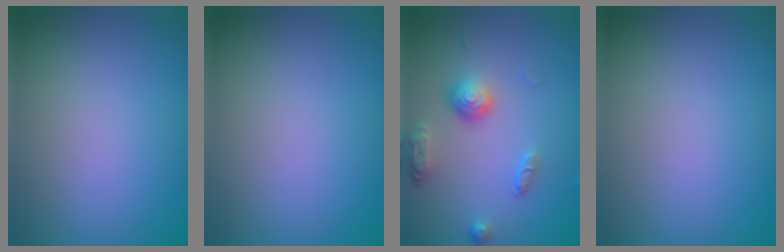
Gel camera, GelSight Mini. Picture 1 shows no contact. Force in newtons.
{"total": 0.0}
{"total": 3.7, "press": 2.7, "slide": 2.5}
{"total": 0.0}